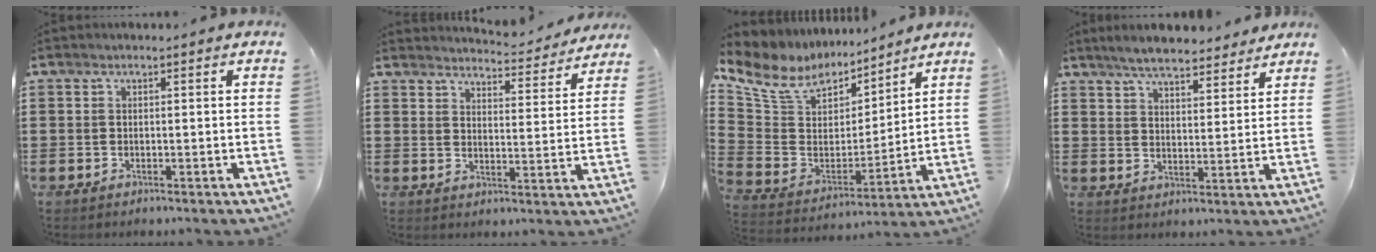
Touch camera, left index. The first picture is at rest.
{"total": 4.4, "force": [4.4, -0.2, 0.5], "torque": [-0.013, -0.037, 0.071]}
{"total": 9.9, "force": [8.1, 4.8, 2.9], "torque": [-0.107, -0.048, 0.149]}
{"total": 5.9, "force": [5.5, 1.0, 1.9], "torque": [-0.056, -0.013, 0.102]}